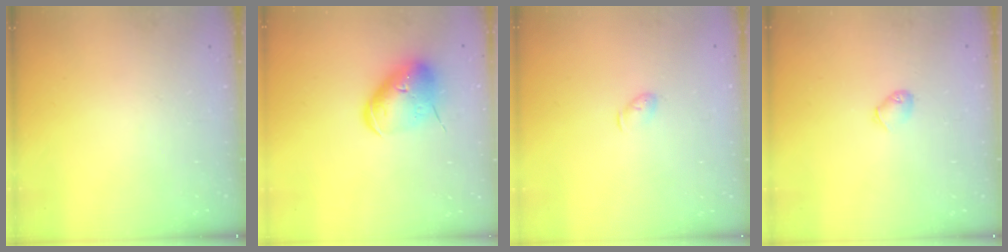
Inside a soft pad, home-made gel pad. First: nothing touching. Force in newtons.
{"total": 10.0, "press": 9.8, "slide": 1.9}
{"total": 3.7, "press": 3.6, "slide": 0.7}
{"total": 3.1, "press": 3.1, "slide": 0.7}